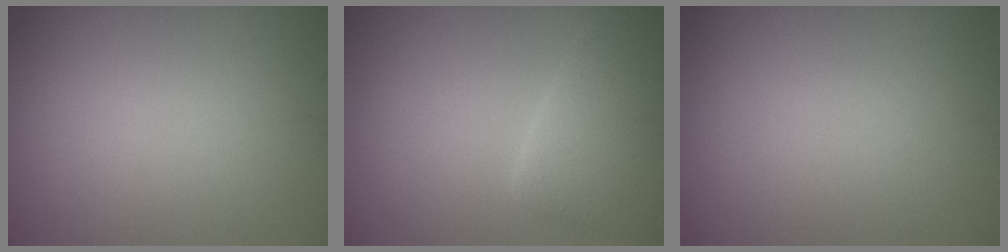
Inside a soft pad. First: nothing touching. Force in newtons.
{"total": 4.6, "press": 4.6, "slide": 0.5}
{"total": 0.0}